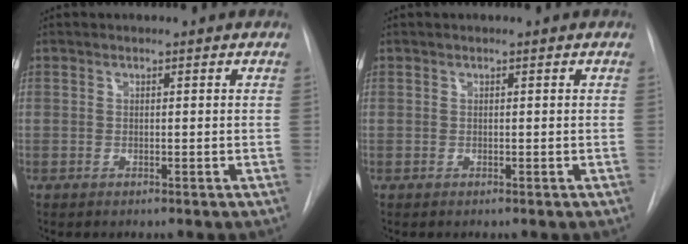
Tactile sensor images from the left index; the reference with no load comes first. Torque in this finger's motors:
{"motor_torque": [-0.04, 0.04, 0.00, 0.00]}